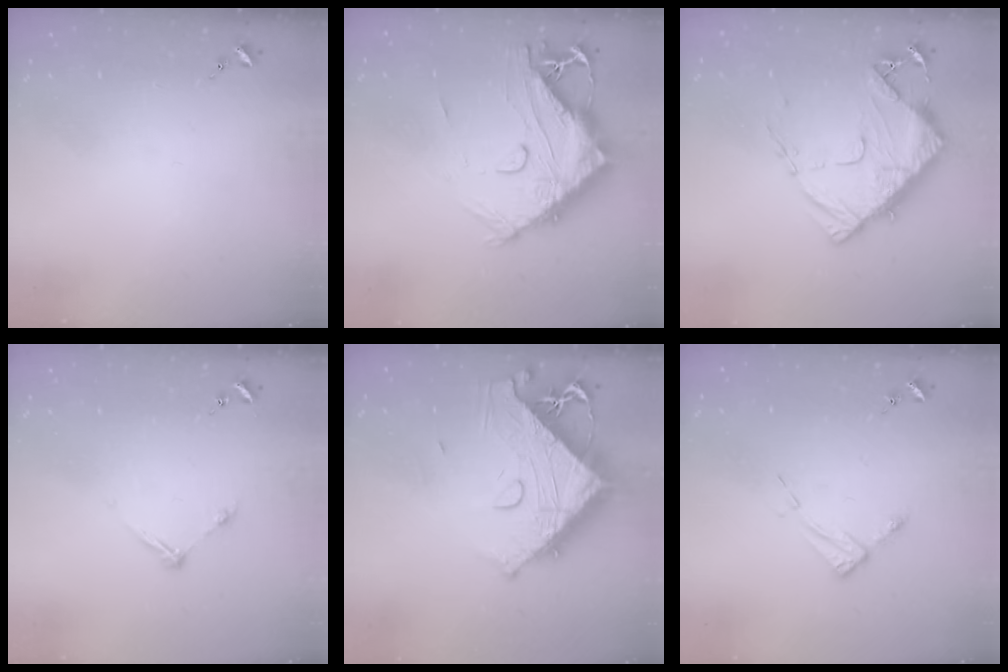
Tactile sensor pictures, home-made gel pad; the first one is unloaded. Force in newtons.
{"total": 18.5, "press": 18.4, "slide": 1.9}
{"total": 13.3, "press": 13.2, "slide": 1.3}
{"total": 5.6, "press": 5.6, "slide": 0.6}
{"total": 20.0, "press": 19.9, "slide": 2.3}
{"total": 6.5, "press": 6.5, "slide": 0.5}